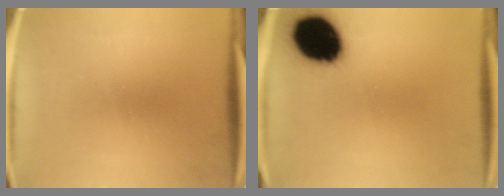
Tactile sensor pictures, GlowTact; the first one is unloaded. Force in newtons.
{"total": 17.6}